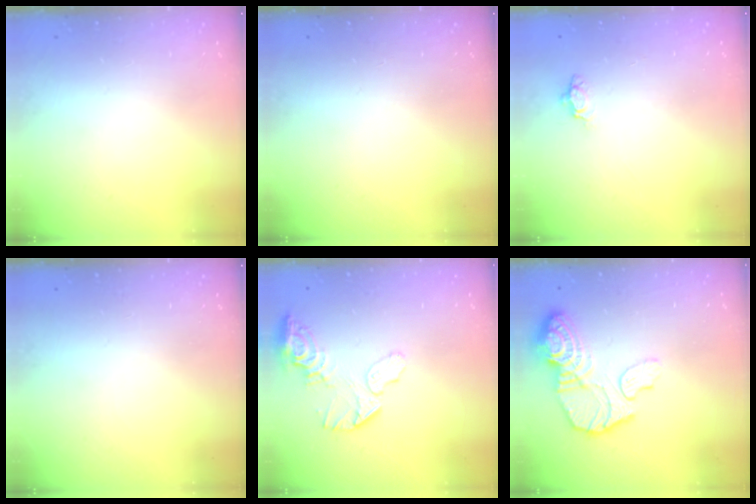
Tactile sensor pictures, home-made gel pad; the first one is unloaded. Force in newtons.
{"total": 0.0}
{"total": 3.8, "press": 3.8, "slide": 0.3}
{"total": 0.0}
{"total": 10.4, "press": 10.3, "slide": 1.6}
{"total": 14.6, "press": 14.5, "slide": 1.7}